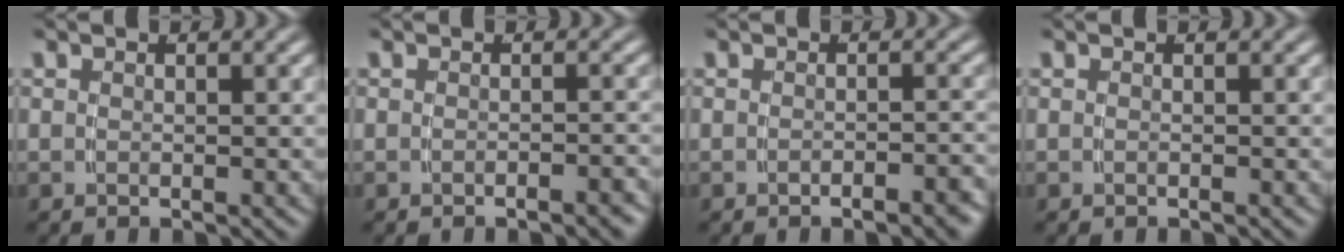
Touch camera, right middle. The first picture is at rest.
{"total": 1.3, "force": [-1.2, -0.1, 0.6], "torque": [-0.007, 0.007, -0.022]}
{"total": 2.0, "force": [-1.7, -0.1, 1.0], "torque": [-0.009, 0.006, -0.031]}
{"total": 0.0}